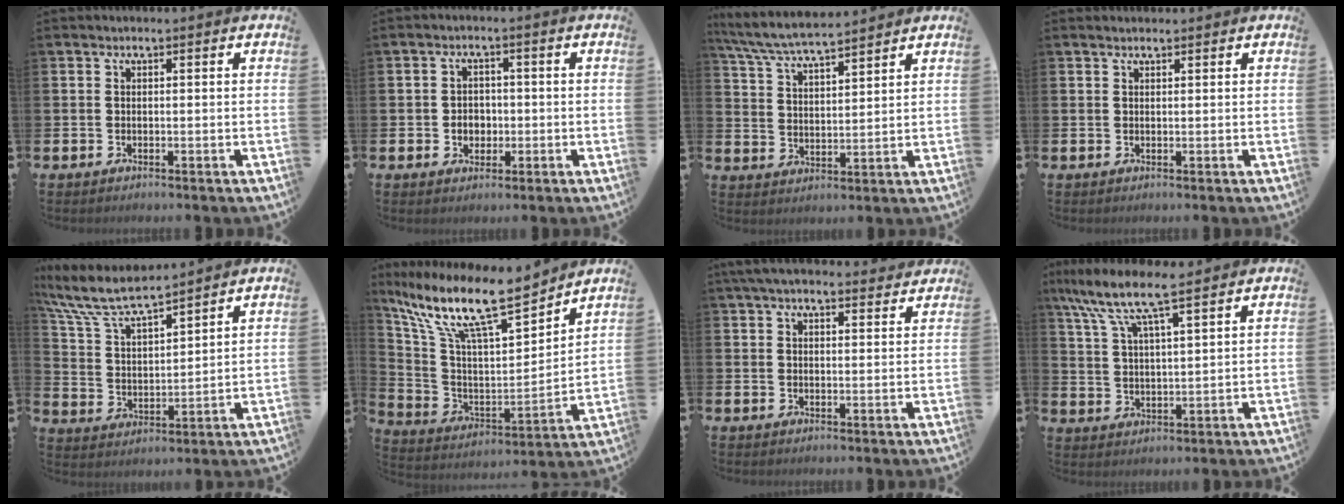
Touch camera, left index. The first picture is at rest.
{"total": 2.8, "force": [-0.6, 2.4, 1.3], "torque": [-0.013, 0.000, -0.020]}
{"total": 6.5, "force": [6.2, 0.4, 1.9], "torque": [-0.063, -0.031, 0.112]}
{"total": 0.7, "force": [0.6, 0.2, 0.1], "torque": [0.007, -0.002, 0.010]}
{"total": 8.0, "force": [7.4, 1.2, 2.8], "torque": [-0.092, -0.044, 0.130]}
{"total": 13.6, "force": [11.3, 2.4, 7.2], "torque": [-0.180, -0.076, 0.194]}
{"total": 3.8, "force": [3.4, 0.9, 1.6], "torque": [-0.036, -0.006, 0.062]}
{"total": 8.2, "force": [7.0, 1.2, 4.1], "torque": [-0.110, -0.028, 0.122]}